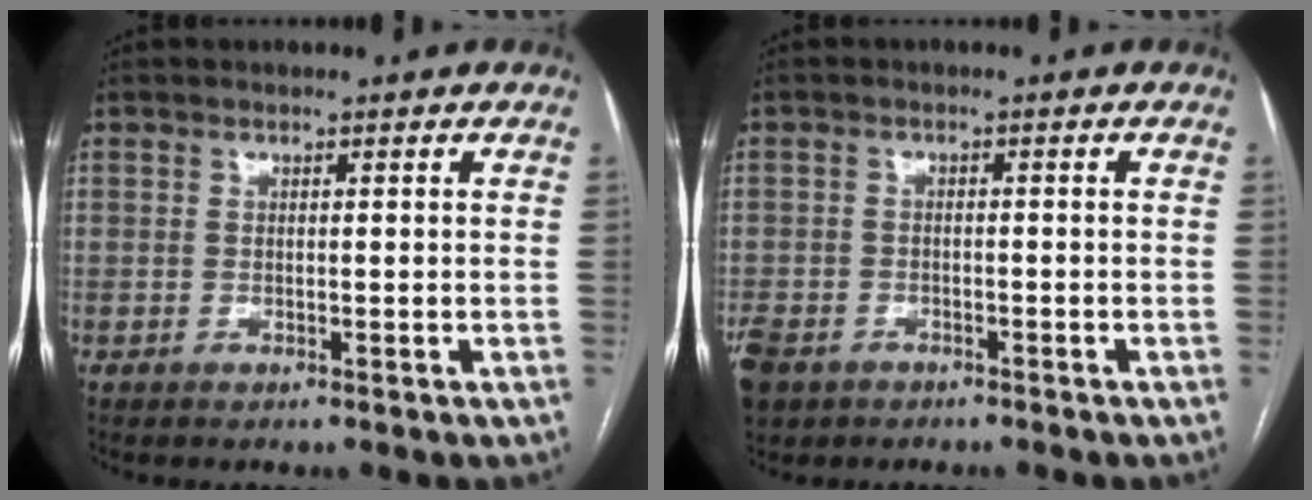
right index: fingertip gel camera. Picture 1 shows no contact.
{"total": 8.9, "force": [-5.7, 6.0, 3.5], "torque": [-0.097, -0.004, -0.087]}